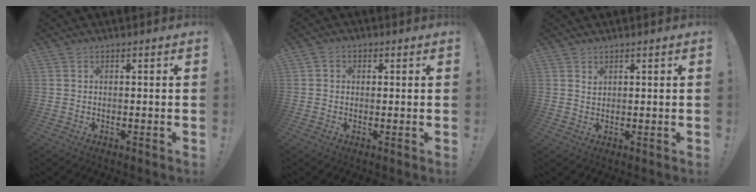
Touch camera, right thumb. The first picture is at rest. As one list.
[{"total": 2.0, "force": [-0.1, 1.7, 0.9], "torque": [-0.014, 0.007, -0.003]}, {"total": 1.4, "force": [1.2, 0.6, 0.4], "torque": [-0.005, -0.004, 0.022]}]